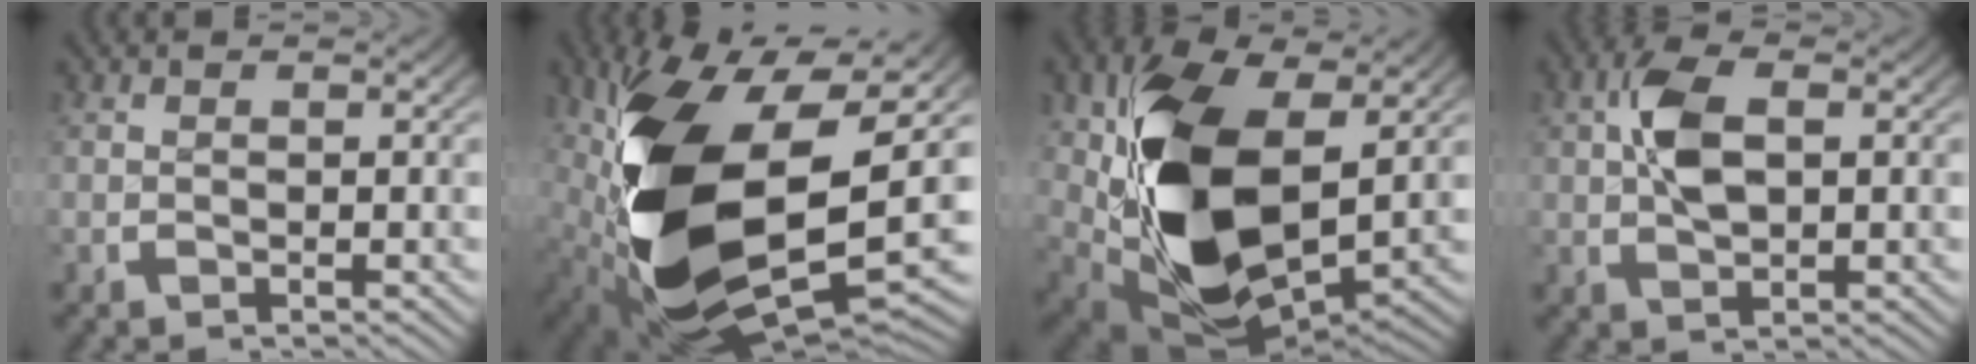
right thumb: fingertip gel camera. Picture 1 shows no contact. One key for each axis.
{"total": 26.2, "fx": -2.1, "fy": 15.5, "fz": 21.0, "tx": -0.427, "ty": -0.071, "tz": -0.004}
{"total": 18.9, "fx": -1.0, "fy": 11.4, "fz": 15.1, "tx": -0.280, "ty": -0.063, "tz": 0.006}
{"total": 4.3, "fx": 0.7, "fy": 2.5, "fz": 3.5, "tx": -0.078, "ty": -0.004, "tz": 0.018}